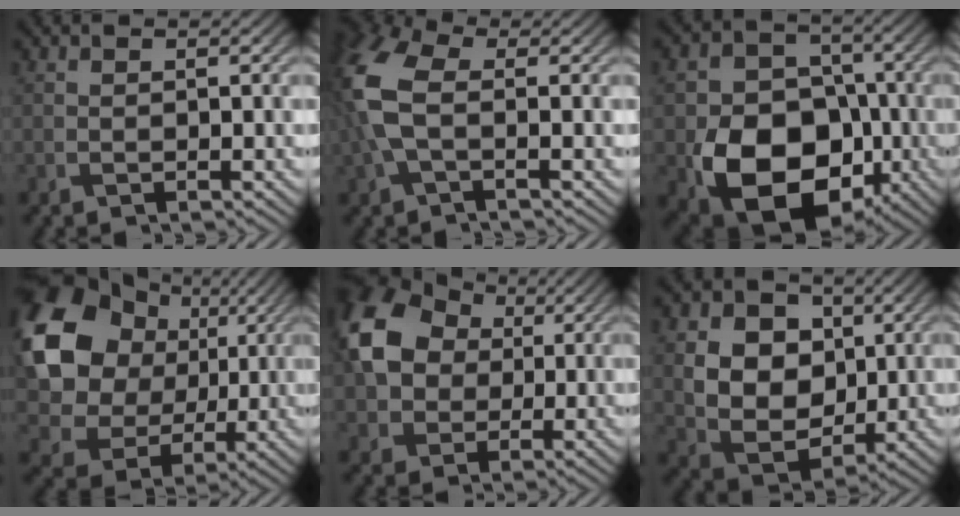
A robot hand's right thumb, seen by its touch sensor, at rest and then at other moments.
{"total": 8.4, "force": [0.1, 4.6, 7.1], "torque": [-0.189, 0.012, -0.009]}
{"total": 16.0, "force": [-5.5, 11.8, 9.4], "torque": [-0.153, -0.053, -0.096]}
{"total": 15.4, "force": [4.2, 12.3, 8.2], "torque": [-0.198, 0.017, 0.073]}
{"total": 13.2, "force": [2.3, 10.2, 8.1], "torque": [-0.184, 0.010, 0.032]}
{"total": 12.0, "force": [2.7, 9.6, 6.6], "torque": [-0.157, 0.014, 0.048]}